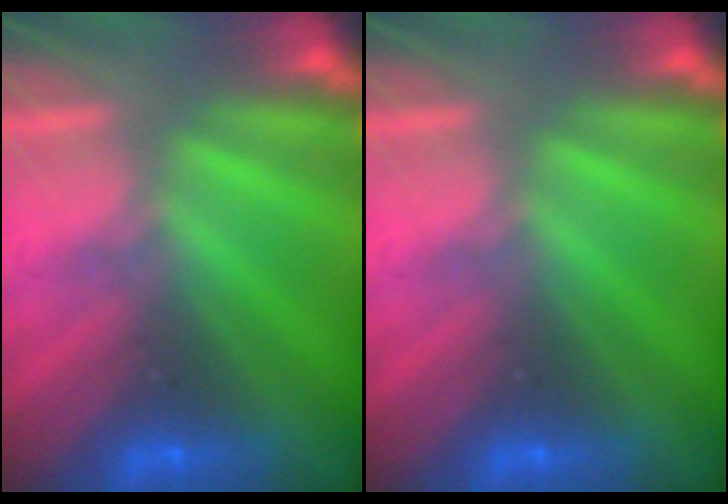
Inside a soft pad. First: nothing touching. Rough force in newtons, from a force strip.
{"total": 0.0}